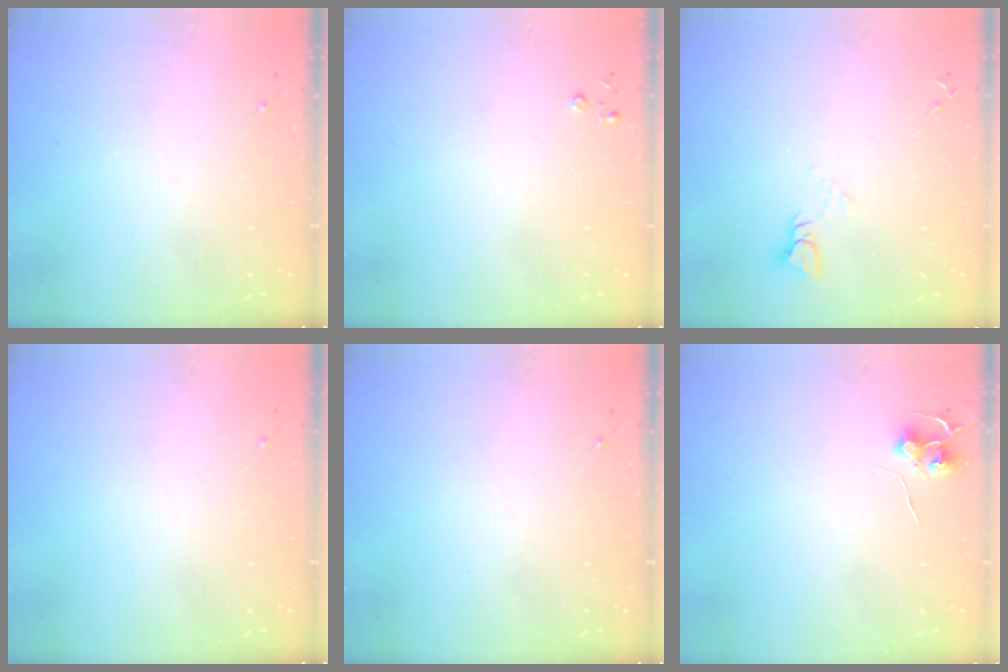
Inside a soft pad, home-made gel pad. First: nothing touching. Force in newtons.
{"total": 2.2, "press": 2.2, "slide": 0.3}
{"total": 3.5, "press": 3.5, "slide": 0.3}
{"total": 0.0}
{"total": 0.0}
{"total": 6.4, "press": 6.3, "slide": 0.6}